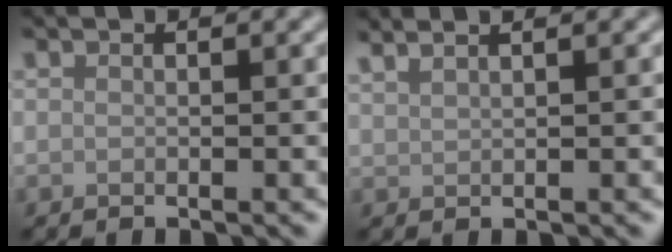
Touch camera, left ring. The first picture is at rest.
{"total": 2.6, "force": [2.1, 0.8, 1.3], "torque": [-0.010, 0.012, 0.017]}